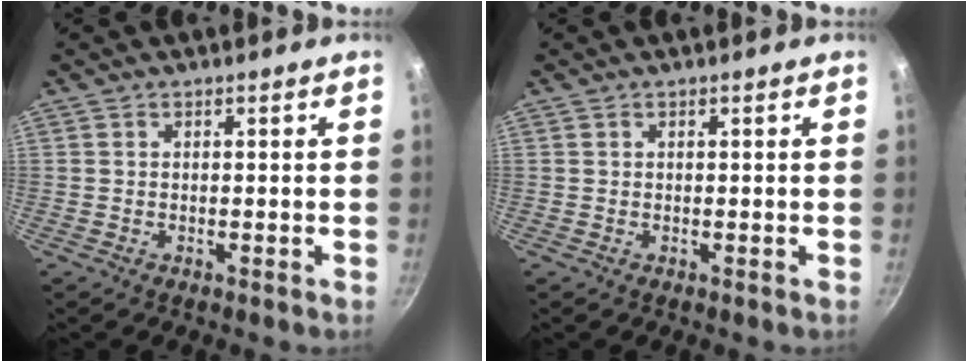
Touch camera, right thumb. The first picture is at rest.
{"total": 0.0}